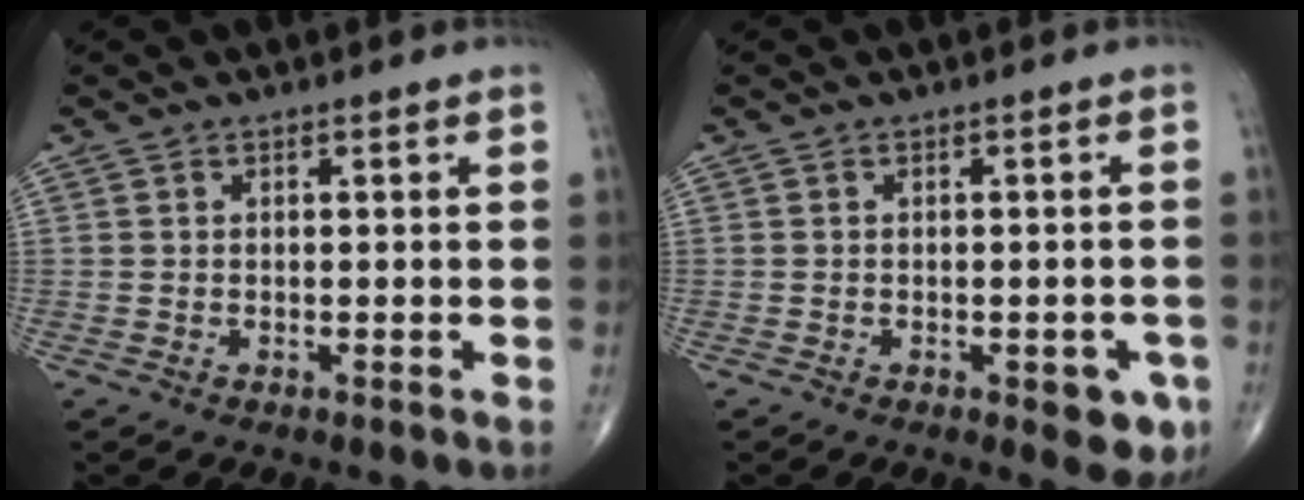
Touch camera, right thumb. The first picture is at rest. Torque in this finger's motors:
{"motor_torque": [0.76, 0.98, 0.15, 0.09, 0.00]}